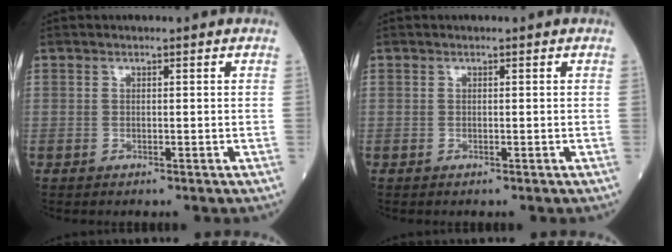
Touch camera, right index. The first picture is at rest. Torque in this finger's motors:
{"motor_torque": [0.00, 0.00, 0.00, 0.00]}